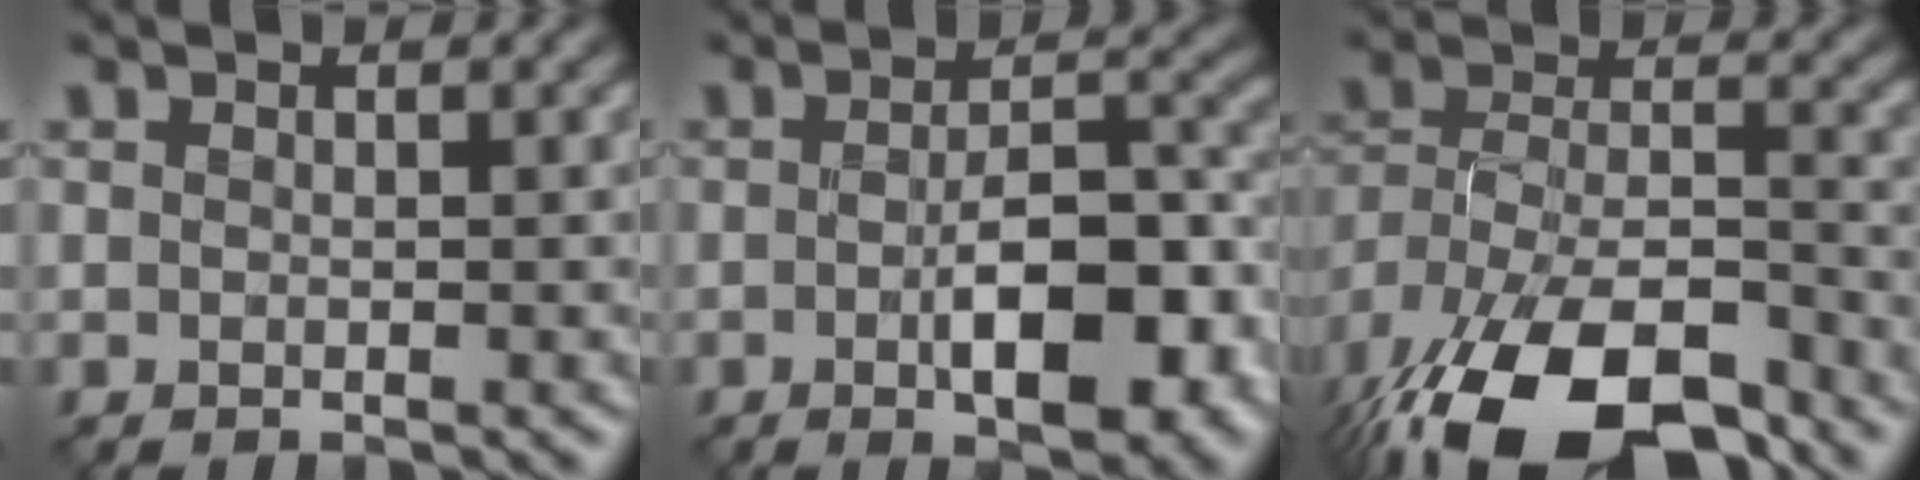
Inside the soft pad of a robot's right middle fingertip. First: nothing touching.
{"total": 7.5, "force": [-2.3, 2.6, 6.6], "torque": [-0.104, -0.003, -0.030]}
{"total": 15.4, "force": [-10.8, 6.7, 8.7], "torque": [-0.193, -0.042, -0.160]}